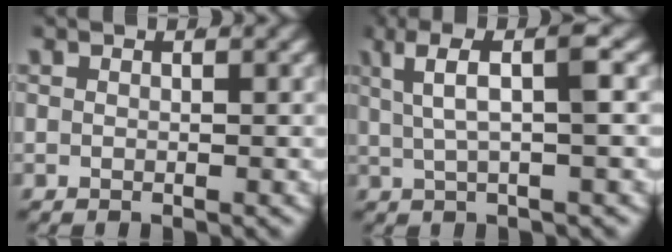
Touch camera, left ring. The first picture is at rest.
{"total": 5.3, "force": [2.0, 1.1, 4.7], "torque": [-0.070, 0.026, 0.029]}